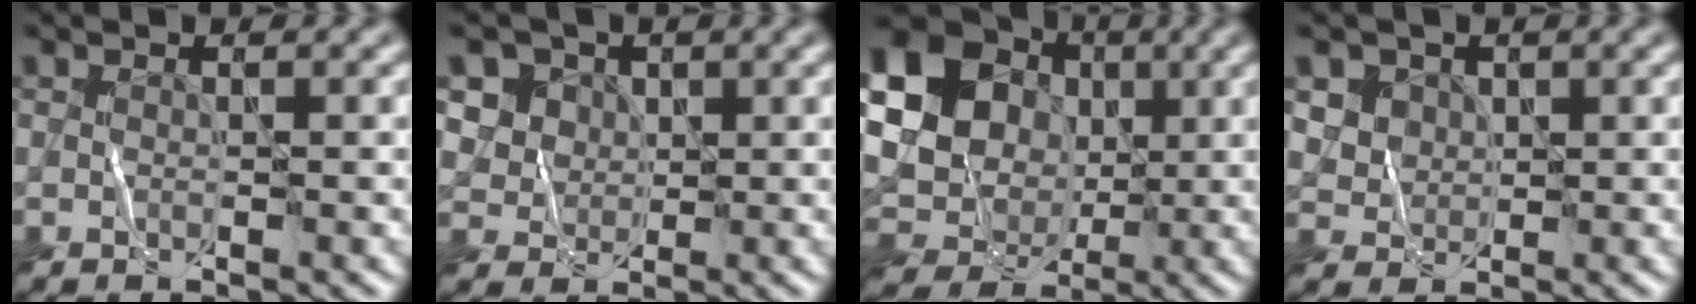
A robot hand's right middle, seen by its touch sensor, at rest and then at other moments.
{"total": 6.0, "force": [2.7, 4.9, 2.2], "torque": [-0.048, 0.005, 0.042]}
{"total": 22.6, "force": [2.9, 20.5, 8.9], "torque": [-0.218, -0.001, 0.016]}
{"total": 4.4, "force": [2.0, 3.6, 1.6], "torque": [-0.047, 0.003, 0.040]}